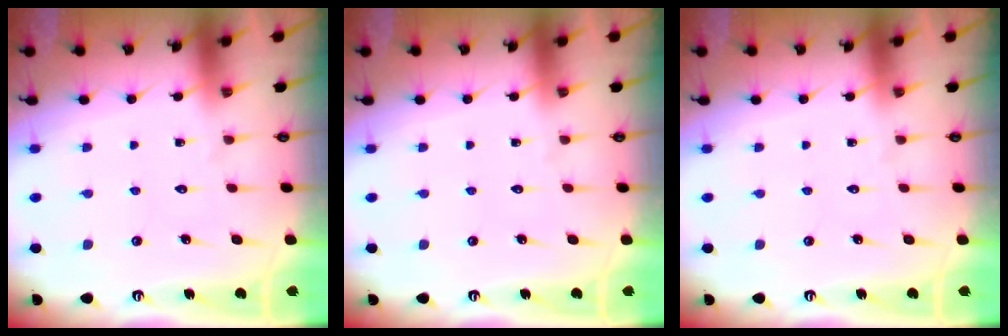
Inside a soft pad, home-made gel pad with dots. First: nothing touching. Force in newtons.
{"total": 0.0}
{"total": 0.0}